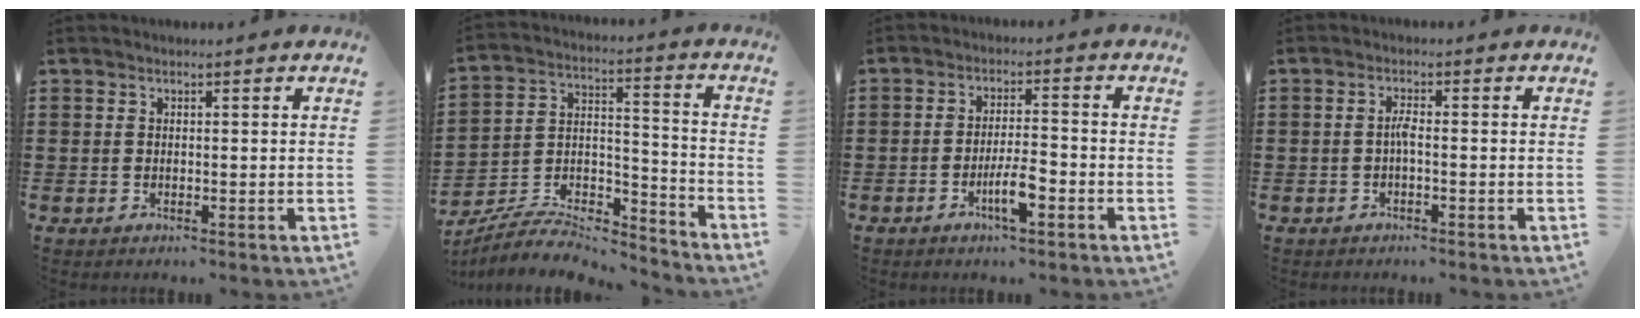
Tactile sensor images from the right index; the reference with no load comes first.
{"total": 7.2, "force": [-6.7, 1.6, 2.1], "torque": [-0.037, 0.007, -0.131]}
{"total": 5.3, "force": [-2.4, 1.1, 4.5], "torque": [-0.088, -0.001, -0.047]}
{"total": 1.8, "force": [-0.5, 0.2, 1.7], "torque": [-0.043, -0.001, -0.012]}